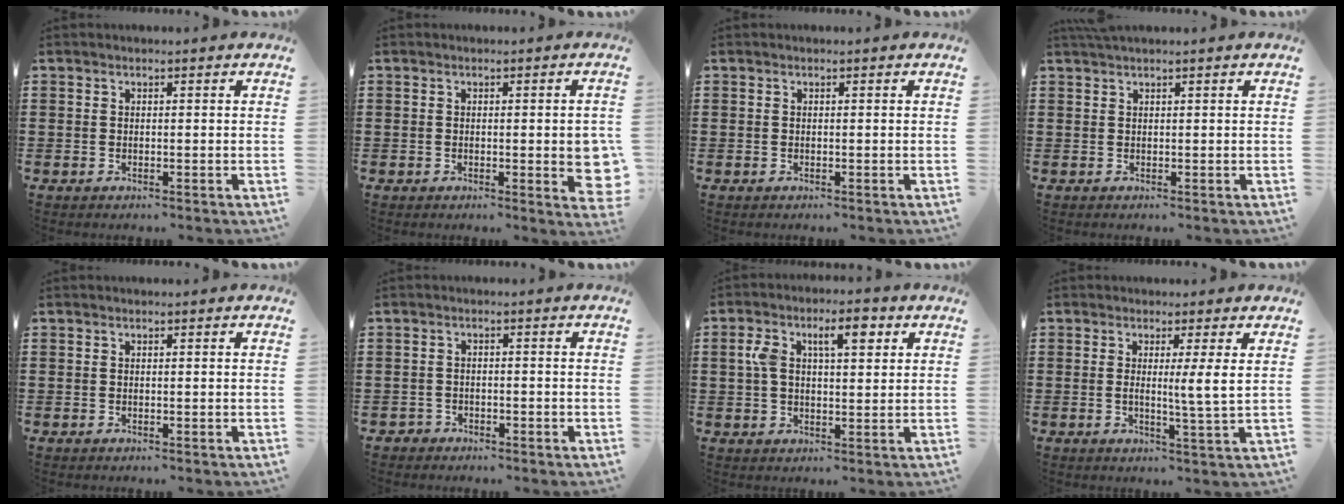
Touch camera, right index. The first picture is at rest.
{"total": 4.3, "force": [-0.2, 1.0, 4.1], "torque": [-0.053, -0.007, -0.005]}
{"total": 0.0}
{"total": 0.7, "force": [0.7, 0.2, 0.2], "torque": [-0.005, 0.001, 0.013]}
{"total": 0.0}
{"total": 1.5, "force": [-1.4, 0.6, 0.0], "torque": [-0.004, 0.001, -0.032]}
{"total": 6.8, "force": [2.4, 3.0, 5.6], "torque": [-0.104, 0.009, 0.034]}
{"total": 4.5, "force": [1.0, -0.9, 4.3], "torque": [-0.076, -0.015, 0.013]}